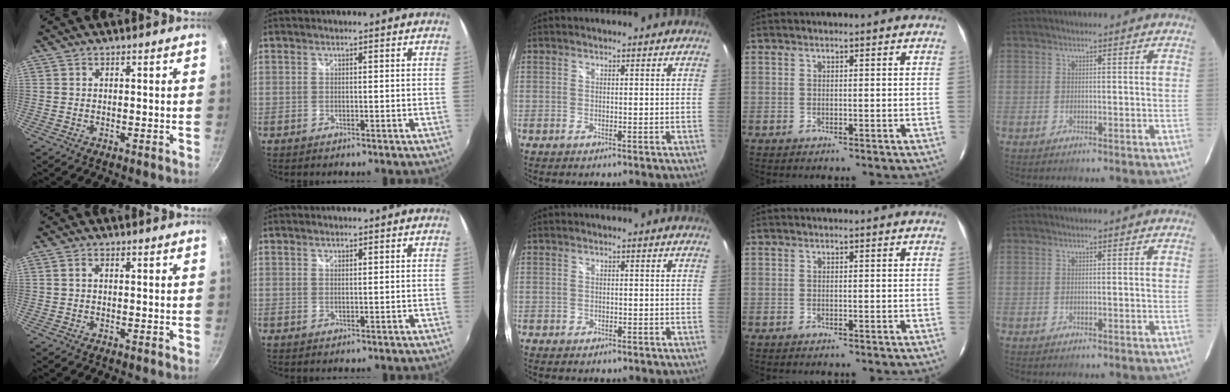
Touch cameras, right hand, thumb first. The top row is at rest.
{"thumb": {"total": 0.9, "force": [0.1, 0.5, 0.8], "torque": [-0.015, 0.005, 0.002]}, "index": {"total": 0.6, "force": [0.5, 0.2, 0.2], "torque": [-0.003, 0.000, 0.009]}, "middle": {"total": 1.2, "force": [-0.6, 1.0, 0.4], "torque": [-0.007, -0.004, -0.009]}}